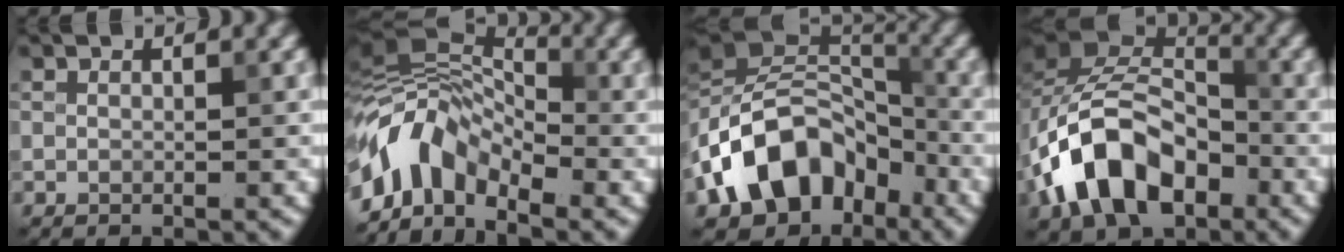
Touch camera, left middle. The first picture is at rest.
{"total": 7.8, "force": [-3.9, 4.4, 5.2], "torque": [-0.088, 0.014, -0.089]}
{"total": 11.9, "force": [-5.3, 8.2, 6.8], "torque": [-0.120, 0.015, -0.110]}
{"total": 10.5, "force": [-4.2, 6.8, 6.8], "torque": [-0.121, 0.015, -0.086]}